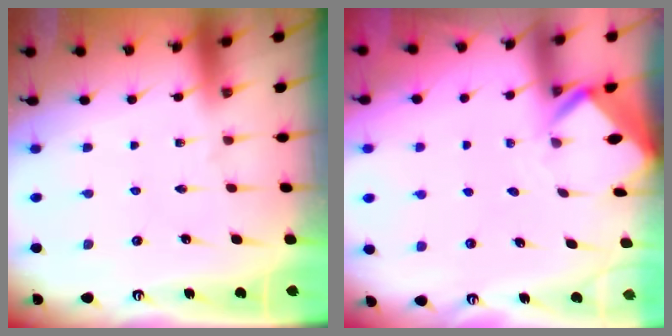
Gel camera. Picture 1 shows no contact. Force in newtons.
{"total": 3.0, "press": 3.0, "slide": 0.2}